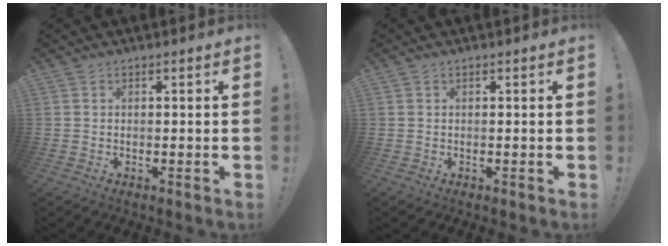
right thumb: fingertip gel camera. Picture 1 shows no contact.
{"total": 0.0}